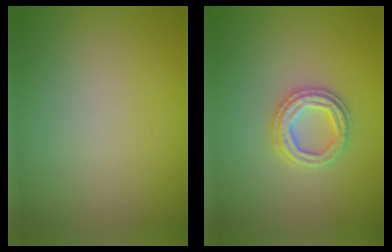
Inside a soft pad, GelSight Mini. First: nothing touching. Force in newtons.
{"total": 2.7, "press": 2.6, "slide": 0.7}